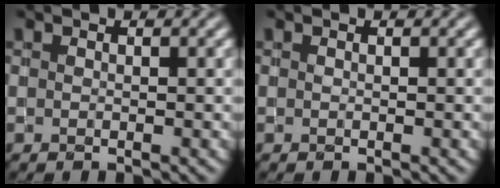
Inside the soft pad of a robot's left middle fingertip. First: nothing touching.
{"total": 0.0}